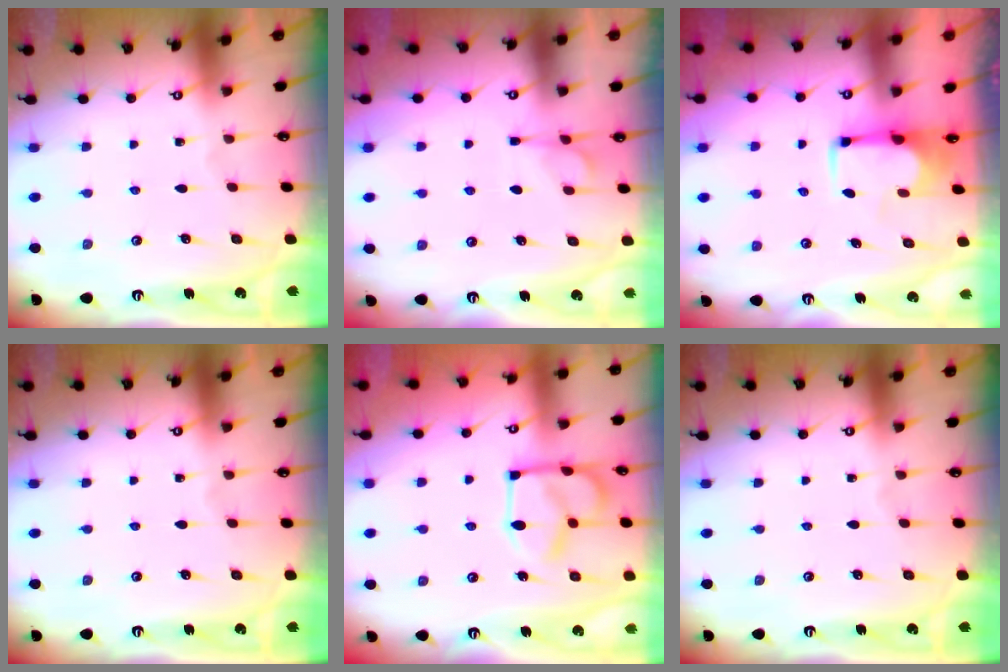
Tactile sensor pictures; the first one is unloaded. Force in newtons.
{"total": 1.5, "press": 0.9, "slide": 1.2}
{"total": 1.9, "press": 1.6, "slide": 1.0}
{"total": 0.0}
{"total": 10.2, "press": 10.2, "slide": 0.4}
{"total": 0.0}